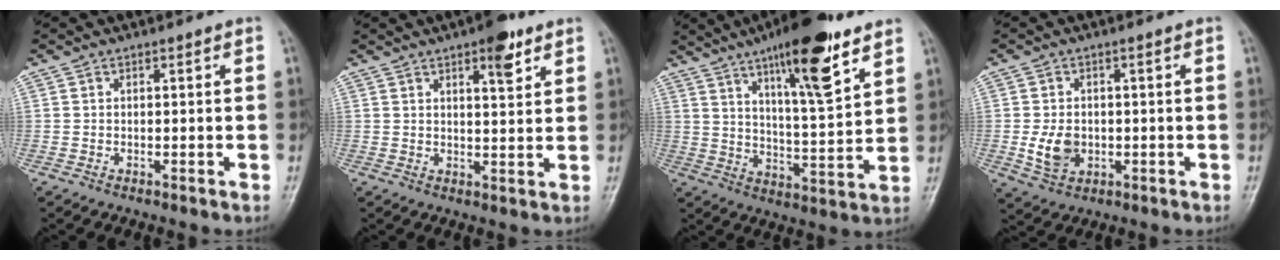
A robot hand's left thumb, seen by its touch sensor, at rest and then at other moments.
{"total": 5.9, "force": [3.5, 1.9, 4.3], "torque": [-0.049, -0.017, 0.046]}
{"total": 16.9, "force": [10.1, 3.7, 13.0], "torque": [-0.190, -0.052, 0.165]}
{"total": 5.6, "force": [-0.7, 4.2, 3.6], "torque": [-0.055, -0.004, -0.005]}